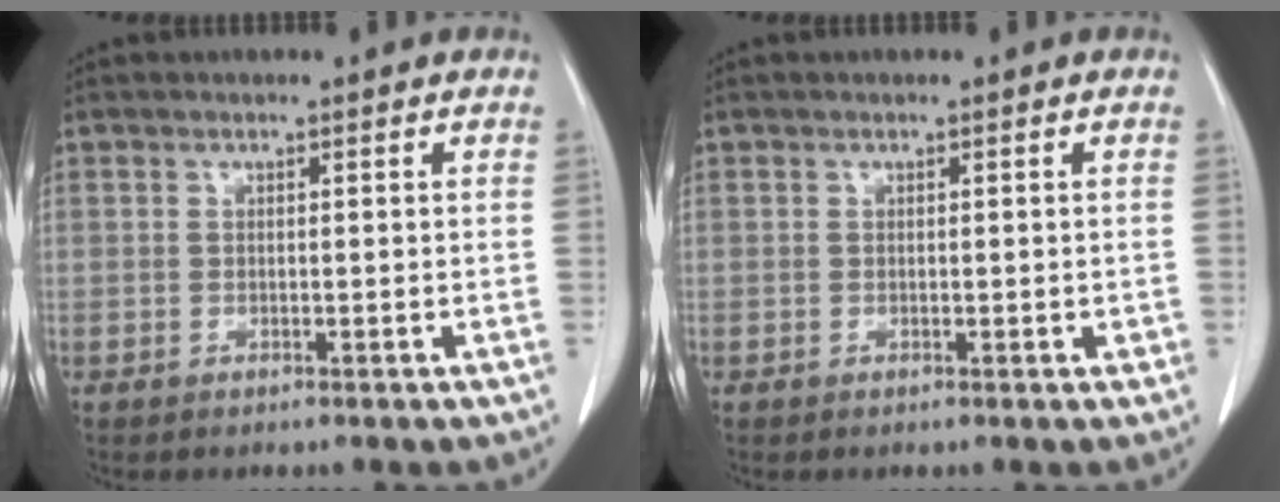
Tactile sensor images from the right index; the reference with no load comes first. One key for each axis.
{"total": 0.8, "fx": 0.0, "fy": 0.5, "fz": 0.6, "tx": -0.003, "ty": 0.001, "tz": 0.002}